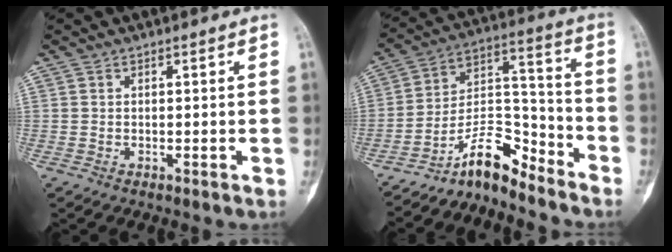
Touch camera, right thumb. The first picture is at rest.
{"total": 11.0, "force": [-9.3, 3.6, 4.6], "torque": [-0.067, 0.109, -0.174]}